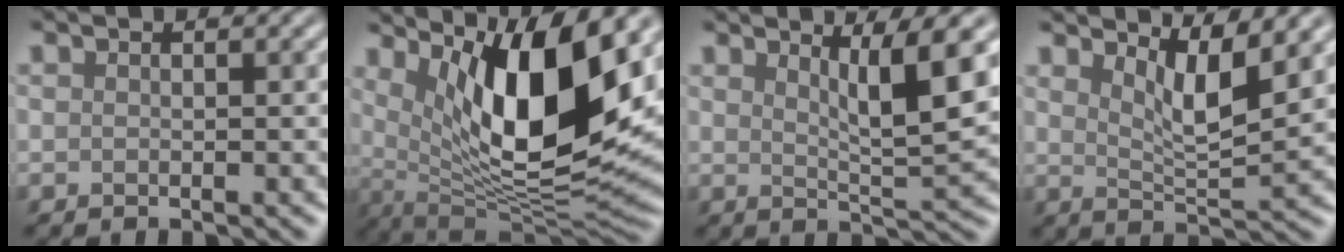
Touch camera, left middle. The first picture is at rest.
{"total": 12.5, "force": [4.4, 3.8, 11.0], "torque": [-0.176, -0.013, 0.085]}
{"total": 5.2, "force": [2.3, 0.9, 4.5], "torque": [-0.063, -0.007, 0.039]}
{"total": 4.5, "force": [2.8, 1.0, 3.3], "torque": [-0.058, -0.009, 0.047]}